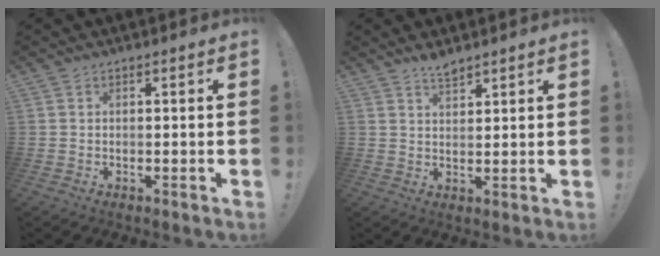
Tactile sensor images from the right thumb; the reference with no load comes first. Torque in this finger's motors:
{"motor_torque": [0.16, 0.15, -0.08, 0.07, -0.02]}